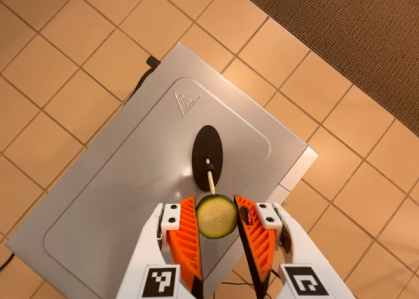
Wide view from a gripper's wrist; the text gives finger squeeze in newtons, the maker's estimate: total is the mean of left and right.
{"total": 8.8, "left": 8.8, "right": 8.7}